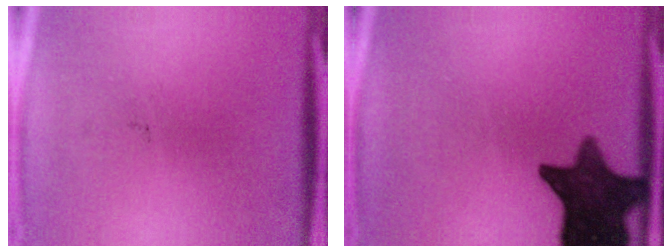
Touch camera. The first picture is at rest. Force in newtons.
{"total": 13.9}